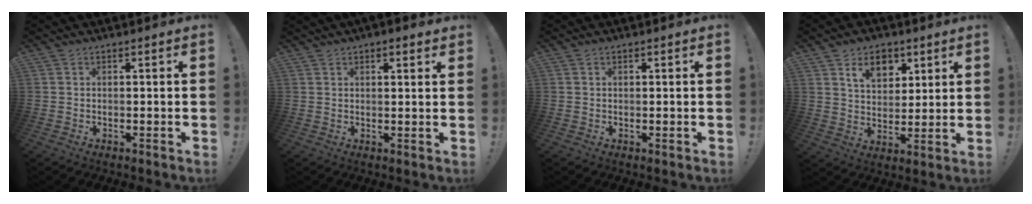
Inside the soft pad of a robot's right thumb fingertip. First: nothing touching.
{"total": 2.2, "force": [1.6, 1.1, 1.0], "torque": [-0.006, -0.006, 0.028]}
{"total": 0.7, "force": [0.4, 0.5, 0.3], "torque": [-0.008, 0.003, 0.007]}
{"total": 11.2, "force": [6.3, 7.9, 4.8], "torque": [-0.060, -0.030, 0.117]}